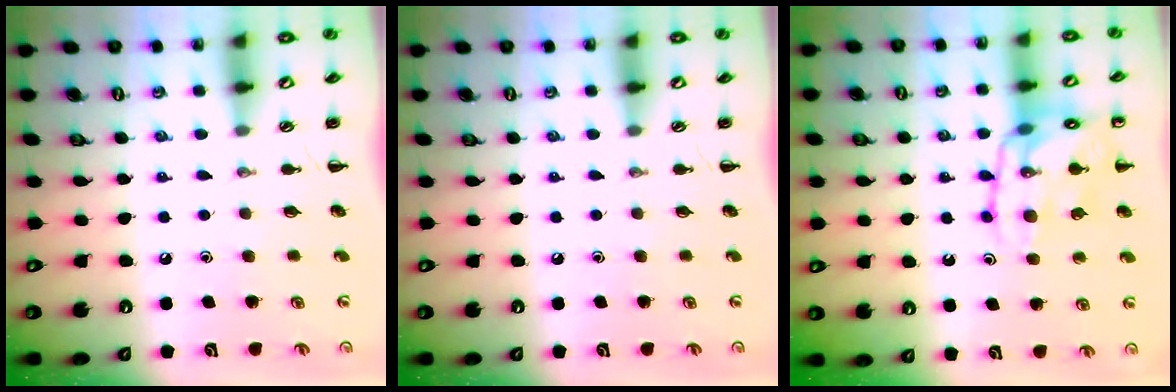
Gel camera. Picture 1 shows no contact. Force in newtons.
{"total": 0.0}
{"total": 14.5, "press": 14.3, "slide": 1.9}